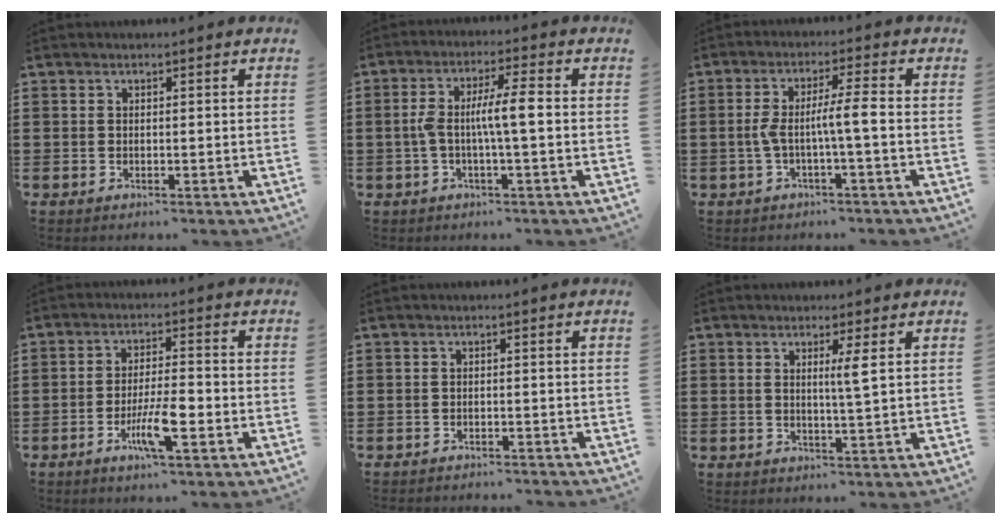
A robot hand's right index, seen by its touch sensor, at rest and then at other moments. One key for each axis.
{"total": 6.1, "fx": -0.4, "fy": 0.8, "fz": 6.0, "tx": -0.125, "ty": -0.004, "tz": -0.017}
{"total": 5.4, "fx": -0.9, "fy": 0.0, "fz": 5.3, "tx": -0.113, "ty": -0.006, "tz": -0.026}
{"total": 6.9, "fx": -2.6, "fy": 1.2, "fz": 6.2, "tx": -0.120, "ty": -0.008, "tz": -0.048}
{"total": 1.1, "fx": -1.1, "fy": -0.1, "fz": 0.0, "tx": -0.004, "ty": 0.000, "tz": -0.024}
{"total": 3.6, "fx": 1.1, "fy": -0.3, "fz": 3.4, "tx": -0.068, "ty": -0.006, "tz": 0.015}